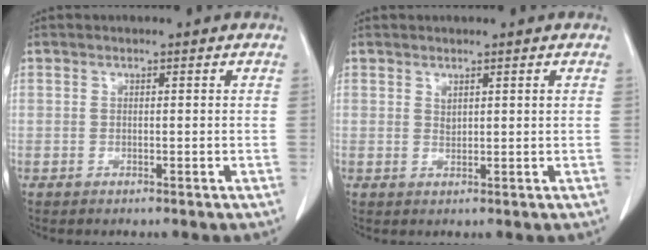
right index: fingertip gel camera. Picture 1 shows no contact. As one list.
[{"total": 1.1, "force": [0.6, 0.2, 1.0], "torque": [-0.021, -0.002, 0.015]}]